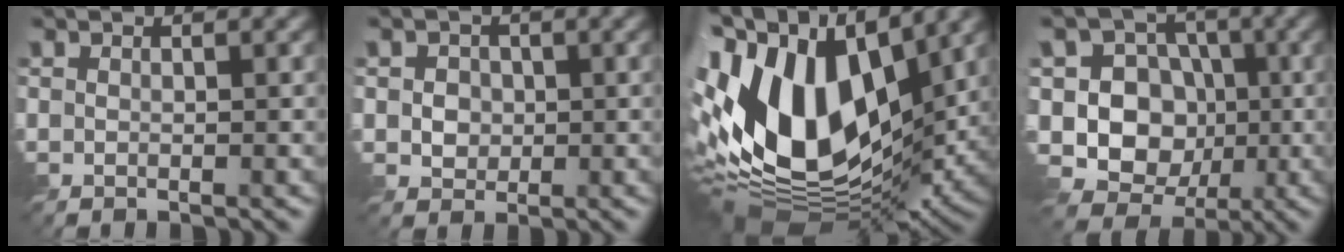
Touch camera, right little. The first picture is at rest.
{"total": 2.7, "force": [0.2, 2.4, 1.3], "torque": [-0.029, 0.005, 0.006]}
{"total": 16.2, "force": [2.1, 9.6, 12.8], "torque": [-0.279, 0.017, 0.015]}
{"total": 11.3, "force": [-0.8, 10.2, 4.9], "torque": [-0.116, 0.042, -0.048]}